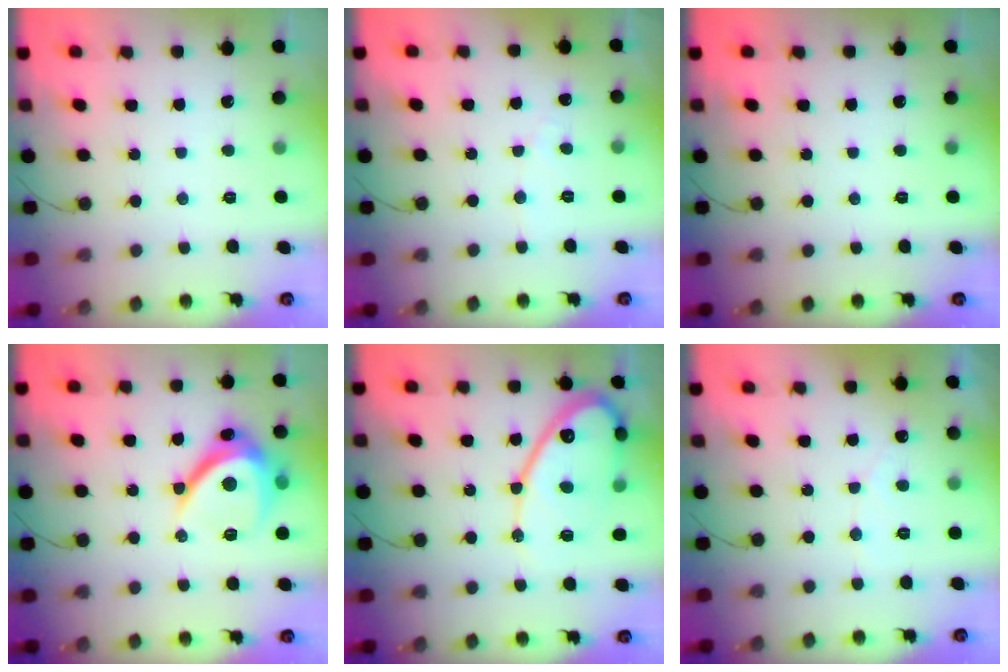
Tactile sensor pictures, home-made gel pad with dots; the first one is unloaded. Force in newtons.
{"total": 2.4, "press": 2.4, "slide": 0.2}
{"total": 0.0}
{"total": 11.8, "press": 11.8, "slide": 1.2}
{"total": 14.6, "press": 14.5, "slide": 1.5}
{"total": 3.0, "press": 3.0, "slide": 0.1}